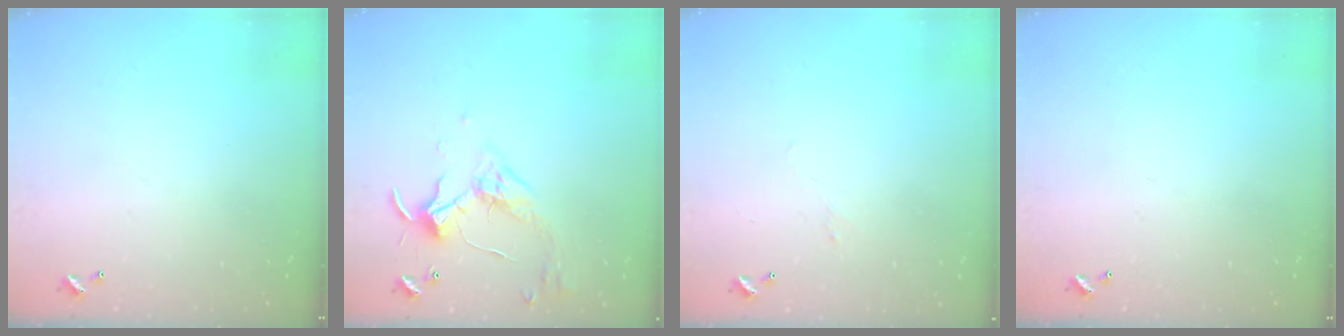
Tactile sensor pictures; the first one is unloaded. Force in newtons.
{"total": 3.4, "press": 3.4, "slide": 0.6}
{"total": 0.9, "press": 0.7, "slide": 0.5}
{"total": 0.0}